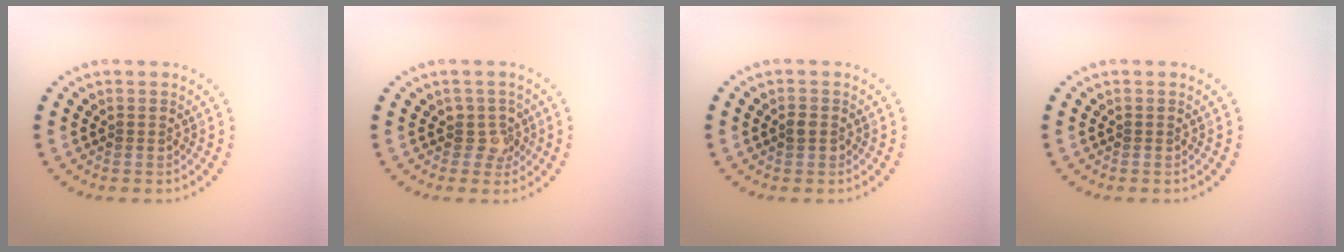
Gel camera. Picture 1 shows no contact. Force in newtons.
{"total": 2.0, "press": 1.6, "slide": 1.2}
{"total": 1.1, "press": 1.0, "slide": 0.3}
{"total": 0.0}